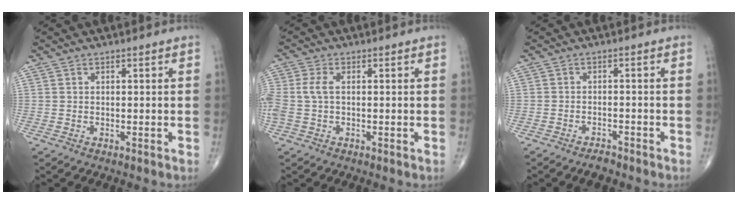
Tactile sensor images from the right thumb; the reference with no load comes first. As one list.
[{"total": 4.4, "force": [0.0, 2.4, 3.7], "torque": [-0.116, 0.010, -0.001]}, {"total": 2.4, "force": [-2.1, 0.8, 1.0], "torque": [-0.022, 0.009, -0.035]}]